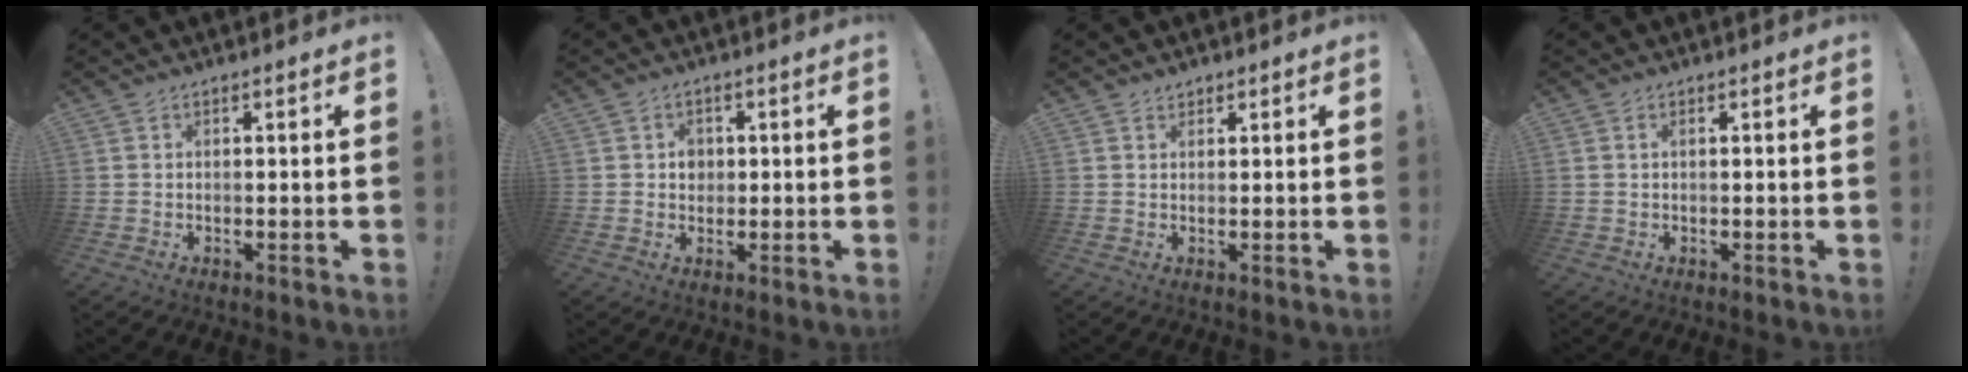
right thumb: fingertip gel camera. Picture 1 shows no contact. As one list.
[{"total": 3.1, "force": [0.1, 2.8, 1.4], "torque": [-0.011, -0.002, -0.001]}, {"total": 1.3, "force": [1.1, 0.7, 0.3], "torque": [-0.003, -0.004, 0.020]}, {"total": 0.9, "force": [0.4, 0.4, 0.7], "torque": [-0.021, 0.005, 0.008]}]